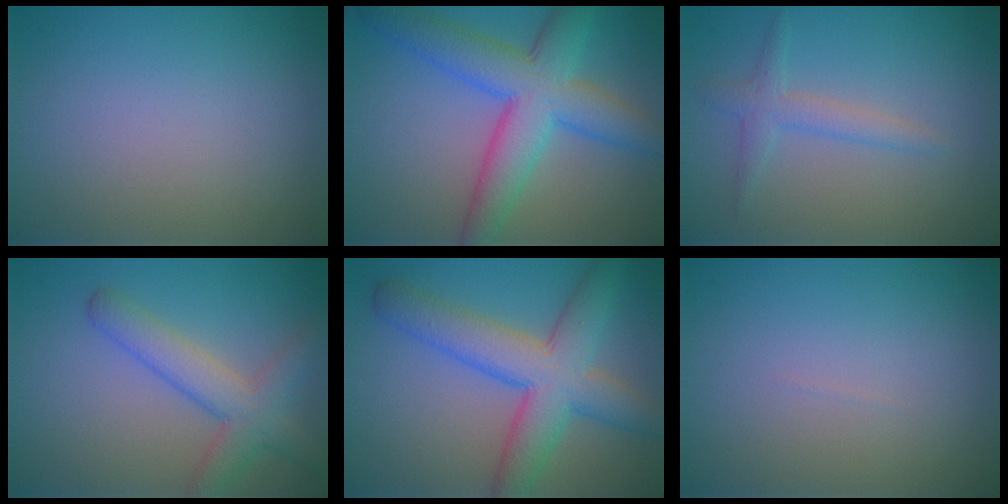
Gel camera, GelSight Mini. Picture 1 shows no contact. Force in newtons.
{"total": 7.9, "press": 7.9, "slide": 0.1}
{"total": 2.0, "press": 2.0, "slide": 0.1}
{"total": 4.4, "press": 4.4, "slide": 0.2}
{"total": 7.4, "press": 7.4, "slide": 0.1}
{"total": 0.0}